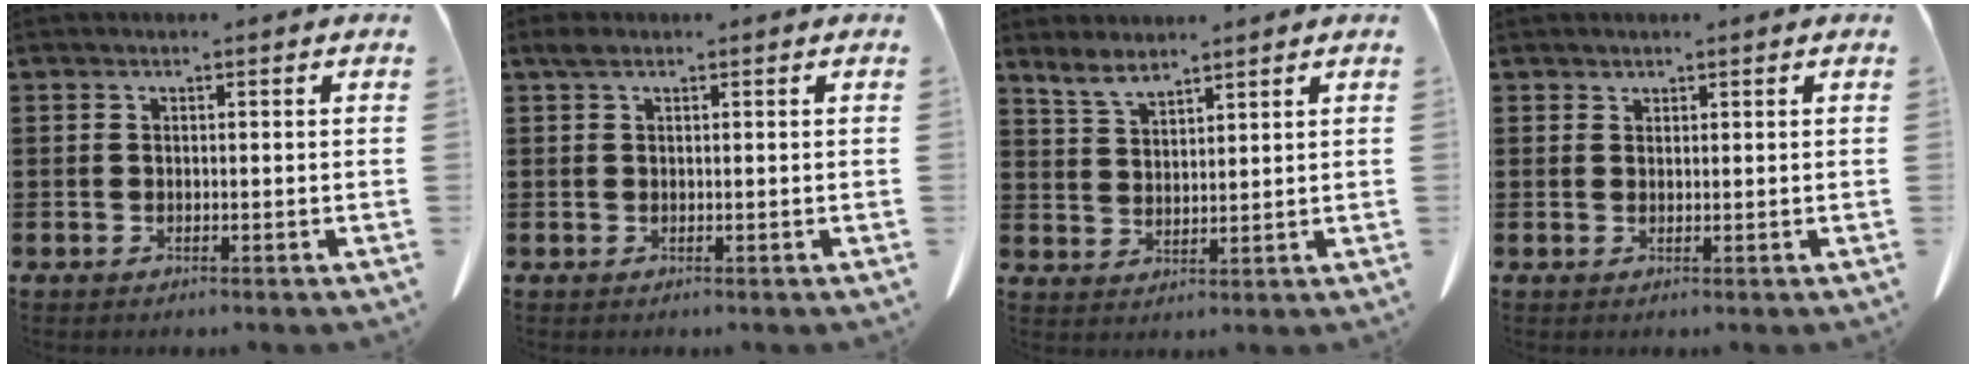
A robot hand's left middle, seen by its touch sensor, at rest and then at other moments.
{"total": 1.1, "force": [0.6, 0.6, 0.8], "torque": [-0.020, 0.003, 0.011]}
{"total": 3.8, "force": [3.4, 1.0, 1.6], "torque": [-0.040, -0.006, 0.063]}
{"total": 0.9, "force": [0.9, 0.2, -0.1], "torque": [-0.002, -0.003, 0.020]}